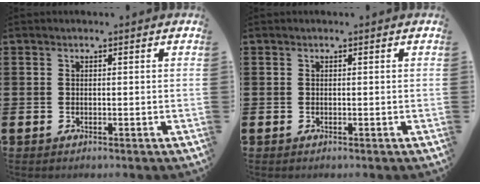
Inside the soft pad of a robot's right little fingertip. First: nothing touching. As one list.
[{"total": 0.0}]